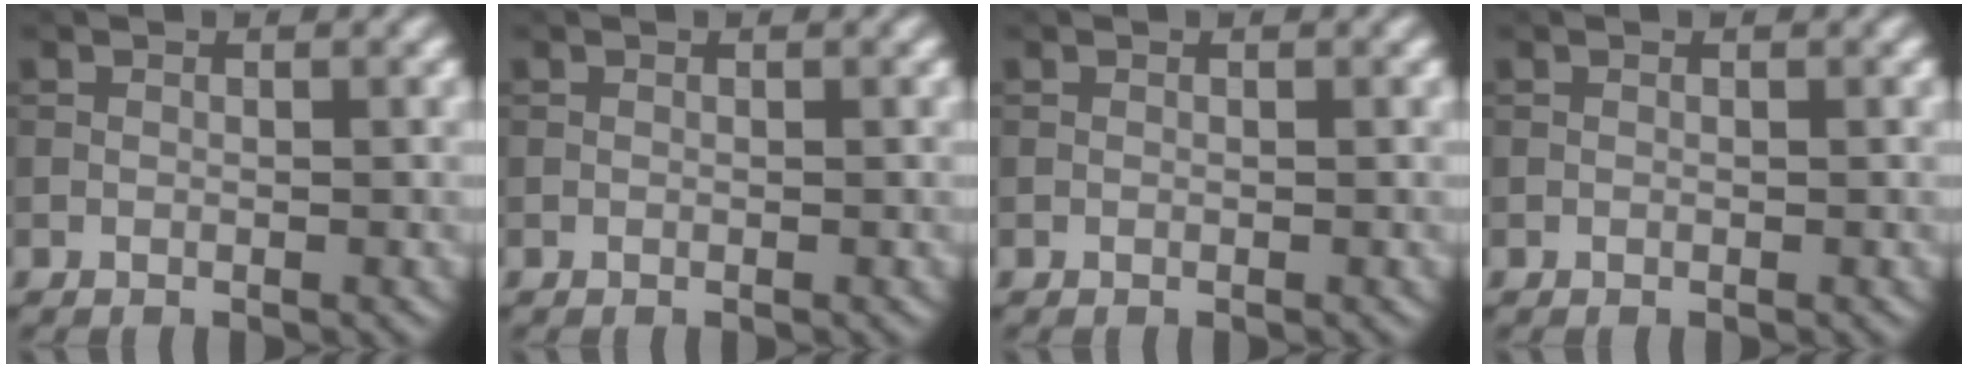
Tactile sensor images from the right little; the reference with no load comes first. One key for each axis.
{"total": 0.0}
{"total": 0.0}
{"total": 0.0}